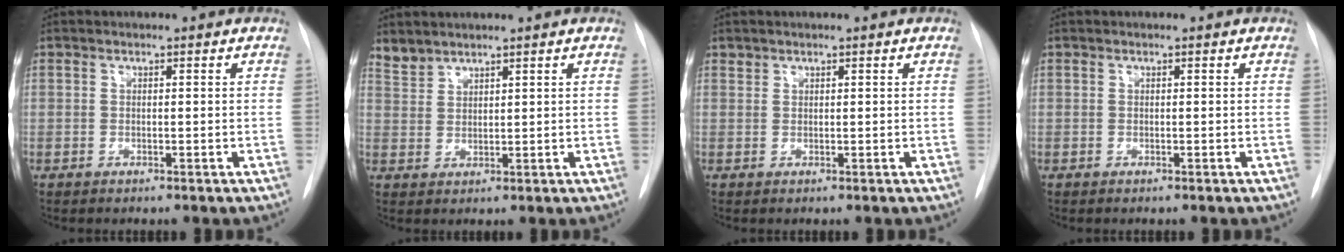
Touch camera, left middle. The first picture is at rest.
{"total": 2.7, "force": [2.7, 0.6, 0.0], "torque": [-0.001, 0.009, 0.057]}
{"total": 0.7, "force": [0.6, 0.3, -0.1], "torque": [0.001, 0.003, 0.010]}
{"total": 0.0}